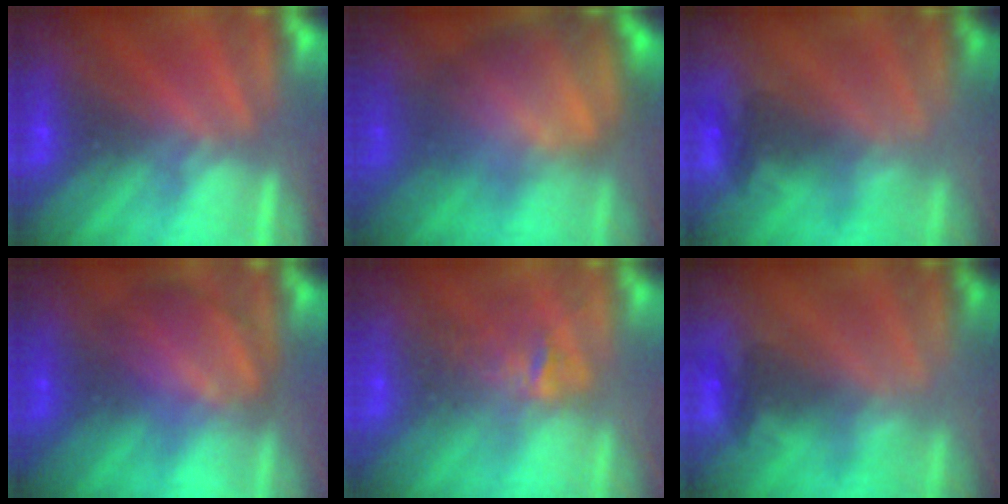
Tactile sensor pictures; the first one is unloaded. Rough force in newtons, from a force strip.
{"total": 8.0}
{"total": 2.3}
{"total": 3.0}
{"total": 2.8}
{"total": 2.3}